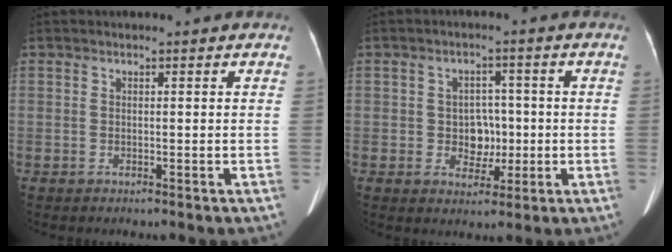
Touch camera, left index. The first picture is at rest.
{"total": 4.7, "force": [-0.6, 3.6, 3.0], "torque": [-0.046, 0.011, -0.003]}